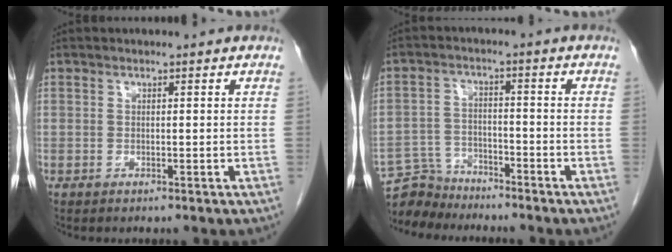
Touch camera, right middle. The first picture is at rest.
{"total": 6.0, "force": [-5.7, 1.7, -0.7], "torque": [0.008, 0.001, -0.107]}